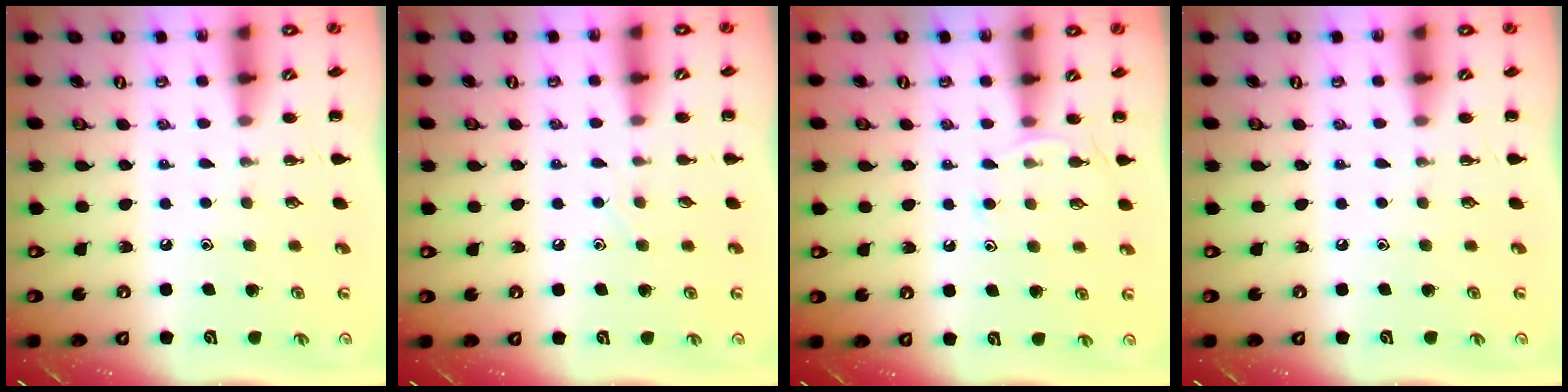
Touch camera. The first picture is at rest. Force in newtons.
{"total": 2.3, "press": 2.3, "slide": 0.6}
{"total": 5.7, "press": 5.4, "slide": 1.8}
{"total": 0.0}